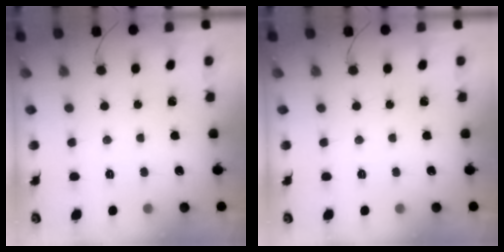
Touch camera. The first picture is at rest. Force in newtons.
{"total": 0.0}